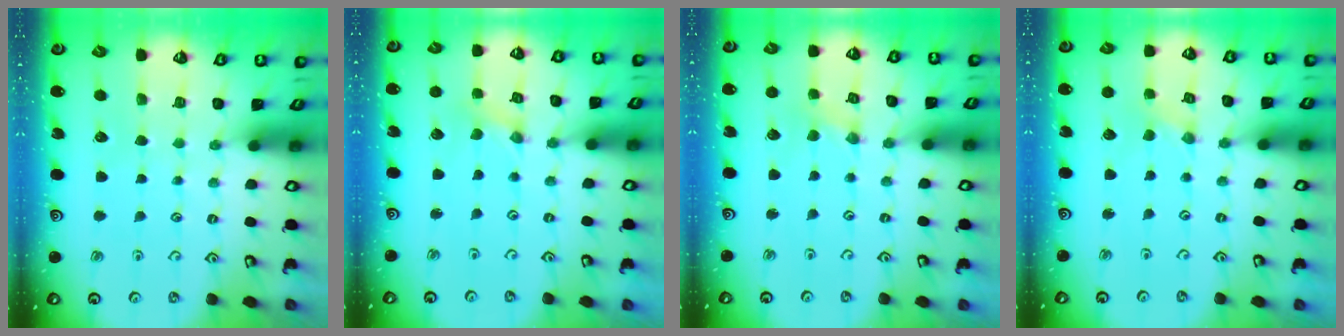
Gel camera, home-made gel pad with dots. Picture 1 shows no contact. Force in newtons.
{"total": 0.0}
{"total": 1.3, "press": 1.3, "slide": 0.1}
{"total": 0.0}